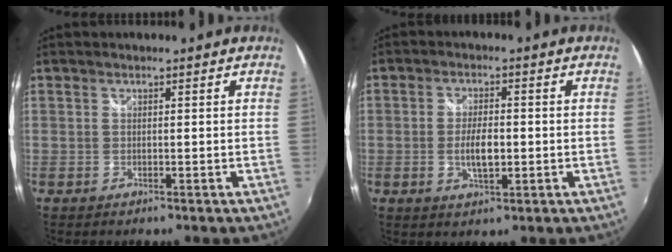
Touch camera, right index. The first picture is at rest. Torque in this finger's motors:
{"motor_torque": [1.32, -0.20, 0.58, 0.08]}